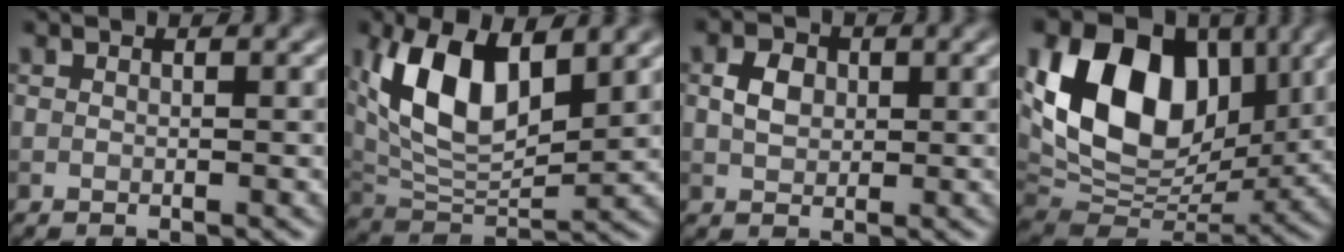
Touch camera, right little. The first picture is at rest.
{"total": 9.8, "force": [3.4, 4.9, 7.8], "torque": [-0.158, -0.002, 0.057]}
{"total": 2.5, "force": [0.3, 2.0, 1.6], "torque": [-0.035, 0.003, 0.004]}
{"total": 13.9, "force": [3.8, 9.6, 9.3], "torque": [-0.159, 0.005, 0.062]}